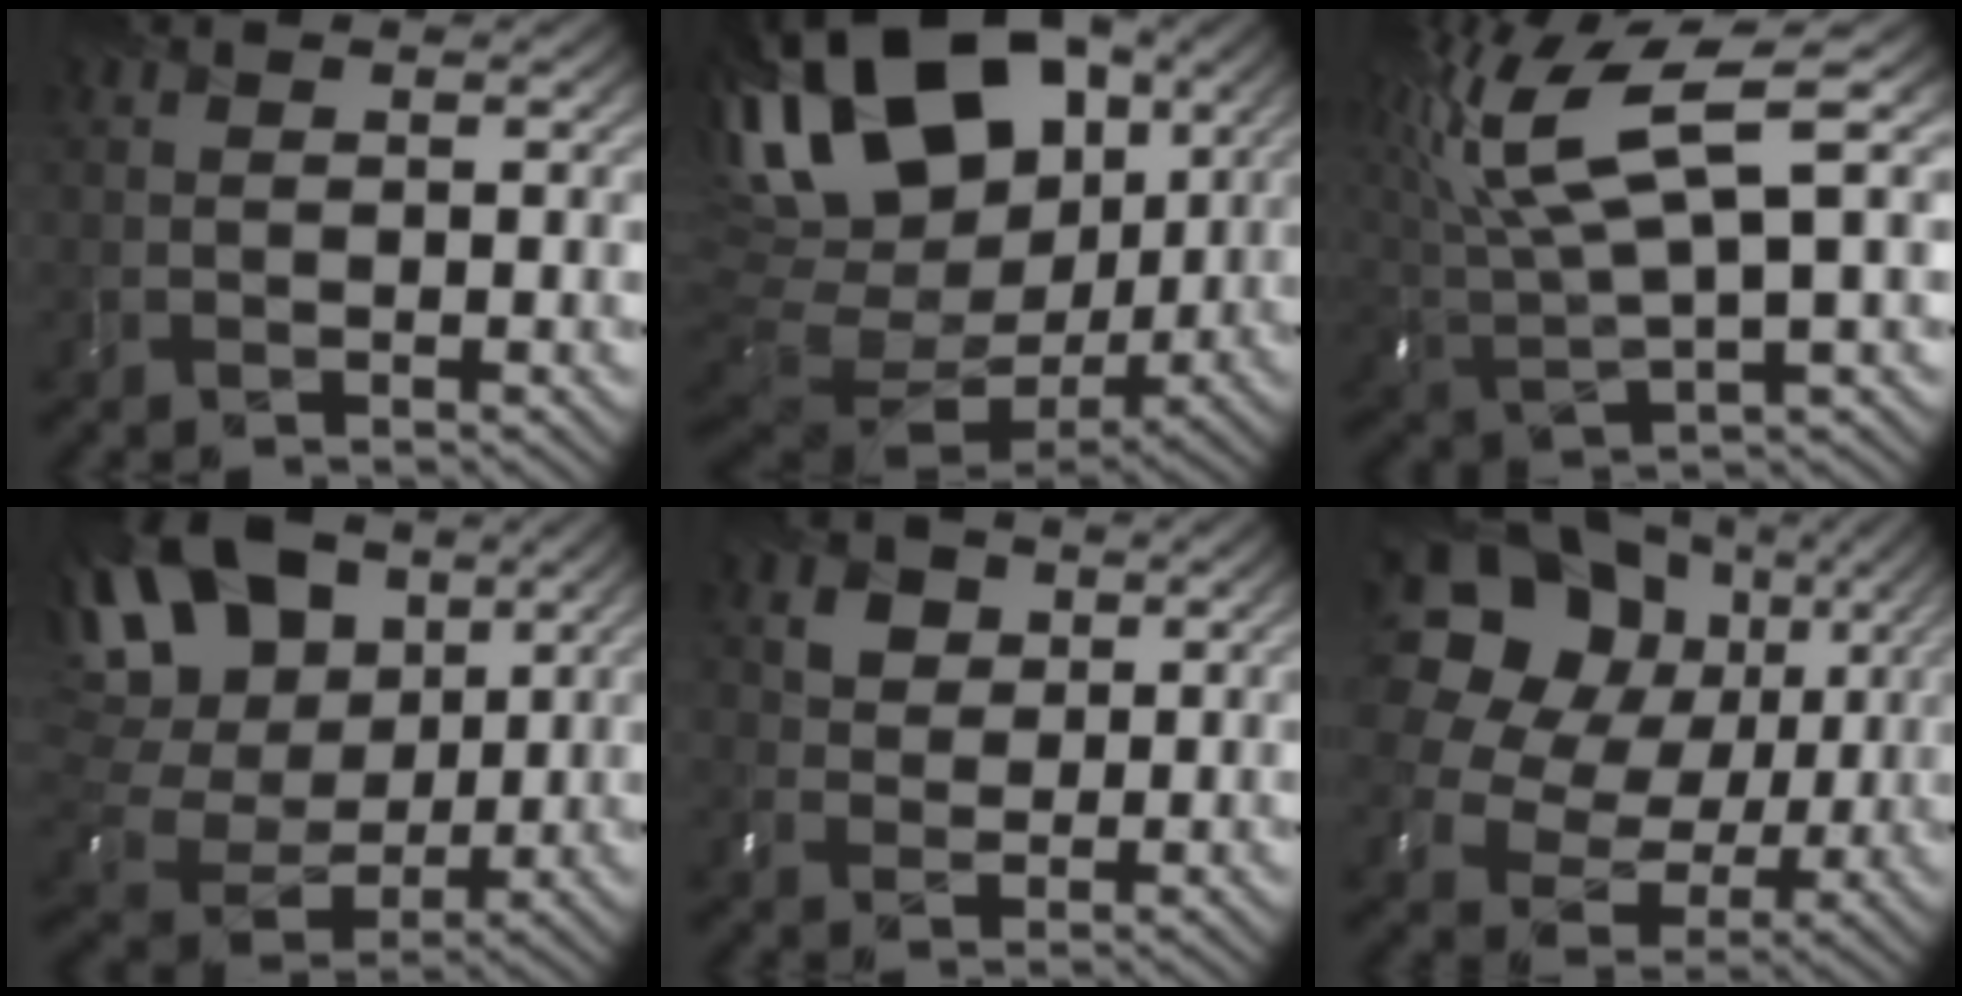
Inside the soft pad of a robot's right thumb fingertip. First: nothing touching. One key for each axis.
{"total": 21.4, "fx": 7.5, "fy": 13.5, "fz": 14.9, "tx": -0.296, "ty": 0.042, "tz": 0.133}
{"total": 13.0, "fx": 5.4, "fy": 4.3, "fz": 11.0, "tx": -0.252, "ty": 0.009, "tz": 0.104}
{"total": 19.1, "fx": 7.4, "fy": 12.8, "fz": 12.0, "tx": -0.289, "ty": 0.054, "tz": 0.142}
{"total": 4.4, "fx": 2.3, "fy": 3.3, "fz": 1.7, "tx": -0.052, "ty": -0.009, "tz": 0.045}
{"total": 20.1, "fx": 7.8, "fy": 15.6, "fz": 9.8, "tx": -0.282, "ty": 0.072, "tz": 0.149}